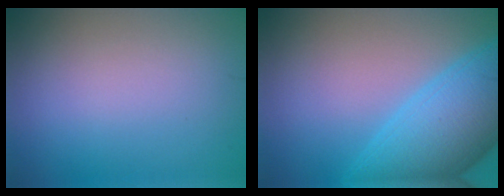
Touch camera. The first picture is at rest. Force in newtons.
{"total": 8.6, "press": 8.6, "slide": 0.3}